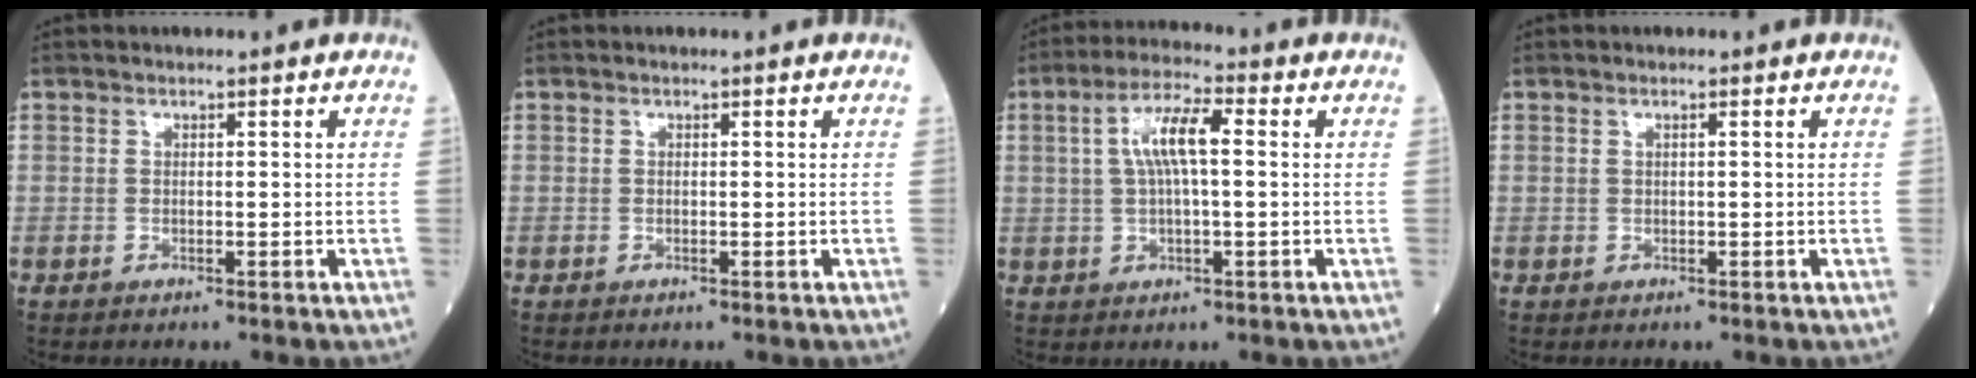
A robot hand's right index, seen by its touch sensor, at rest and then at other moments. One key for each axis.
{"total": 0.0}
{"total": 7.1, "fx": 1.2, "fy": 1.4, "fz": 6.8, "tx": -0.137, "ty": 0.019, "tz": 0.022}
{"total": 0.6, "fx": 0.2, "fy": 0.0, "fz": 0.5, "tx": -0.012, "ty": 0.003, "tz": 0.004}